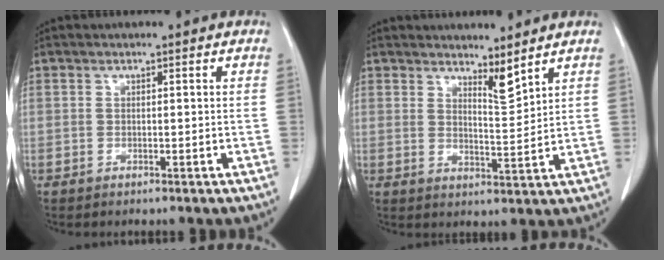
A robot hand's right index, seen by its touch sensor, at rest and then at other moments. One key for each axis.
{"total": 3.7, "fx": 3.2, "fy": 0.1, "fz": 1.7, "tx": -0.032, "ty": -0.018, "tz": 0.061}